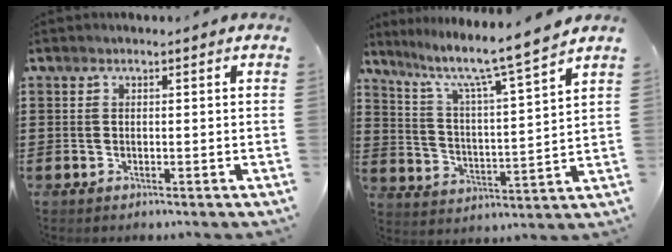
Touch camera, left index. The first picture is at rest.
{"total": 7.1, "force": [5.8, -0.4, 4.1], "torque": [-0.104, -0.044, 0.086]}